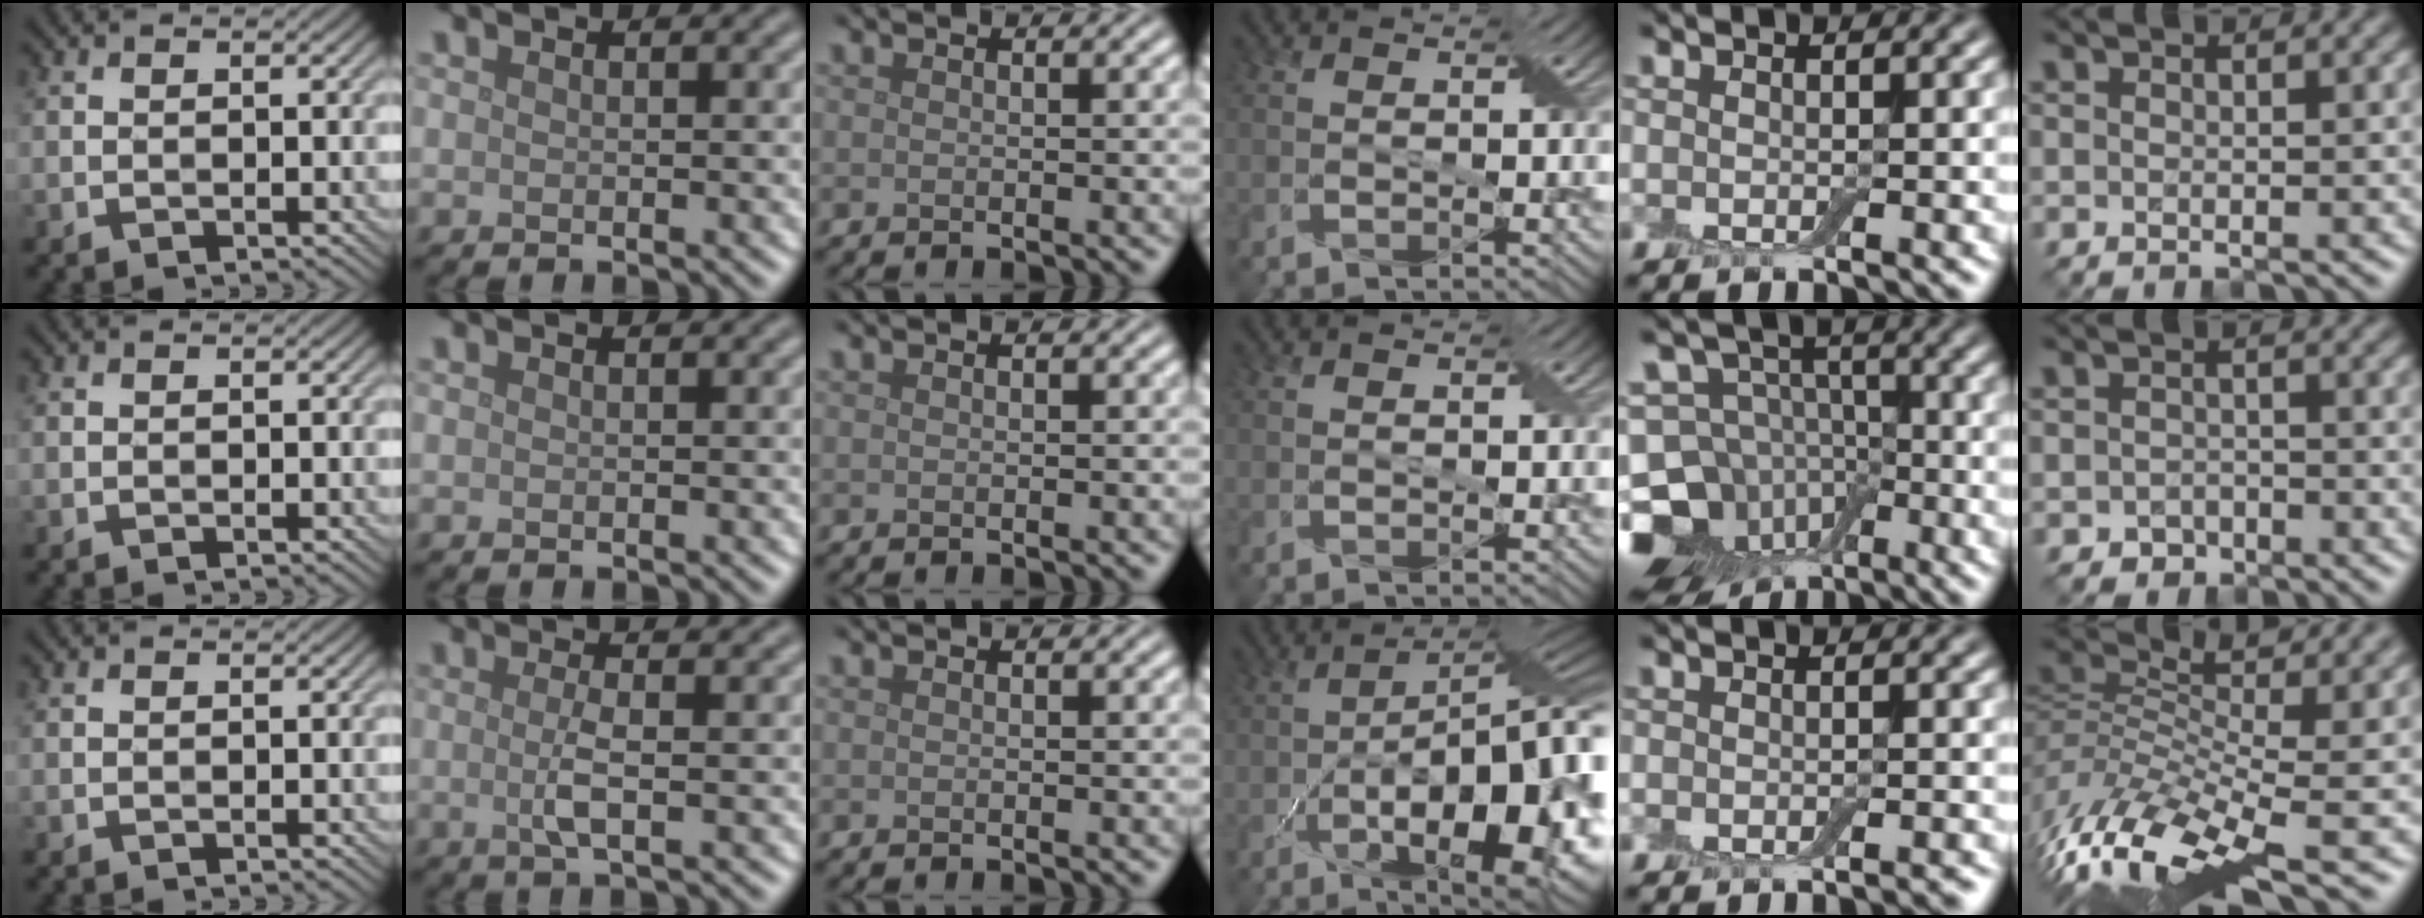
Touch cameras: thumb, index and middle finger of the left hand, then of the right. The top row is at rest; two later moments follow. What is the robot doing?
{"motion": "insert", "object": "drawer"}